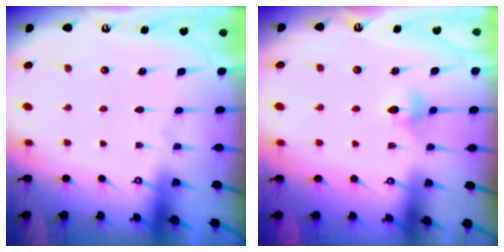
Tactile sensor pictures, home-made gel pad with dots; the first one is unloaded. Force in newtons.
{"total": 4.6, "press": 4.4, "slide": 1.0}